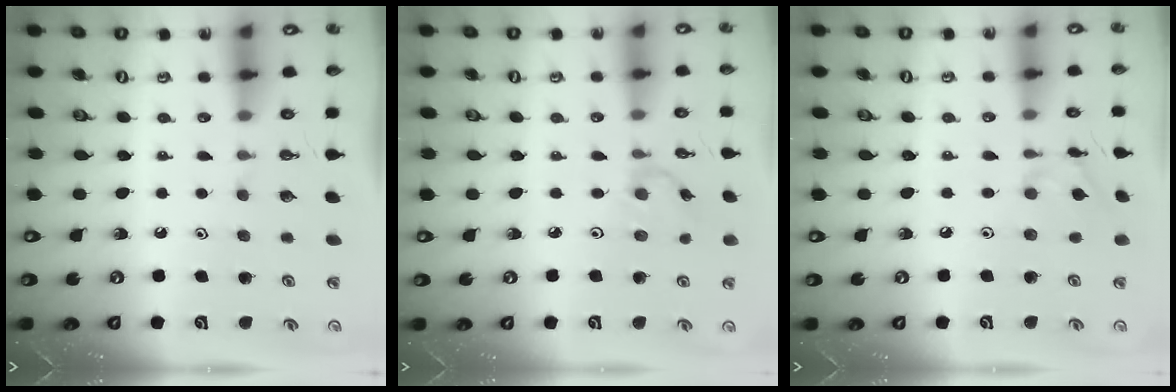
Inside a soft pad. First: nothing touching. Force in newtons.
{"total": 0.6, "press": 0.5, "slide": 0.3}
{"total": 6.0, "press": 5.9, "slide": 0.6}